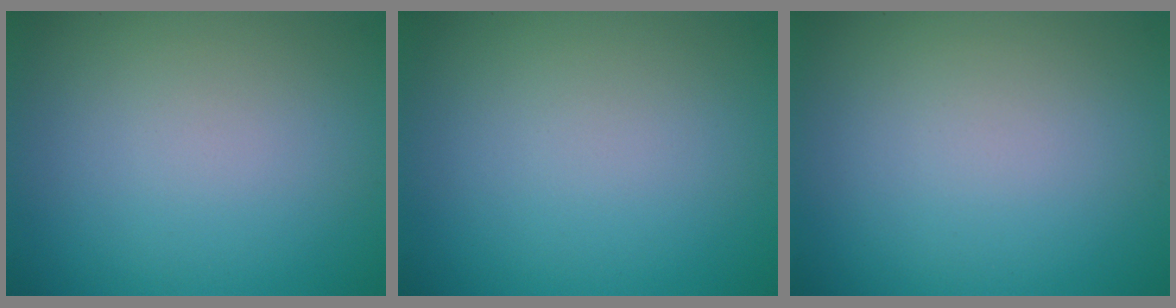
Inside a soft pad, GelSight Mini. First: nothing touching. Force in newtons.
{"total": 0.0}
{"total": 0.0}